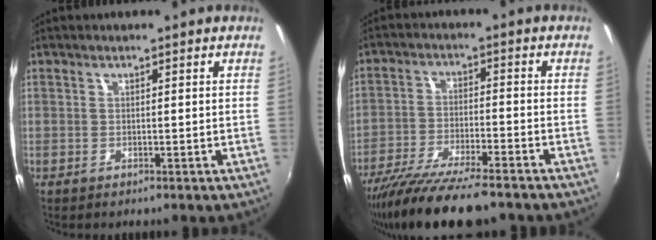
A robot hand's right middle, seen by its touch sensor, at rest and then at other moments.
{"total": 14.4, "force": [-11.9, 1.4, 7.9], "torque": [-0.160, -0.046, -0.204]}